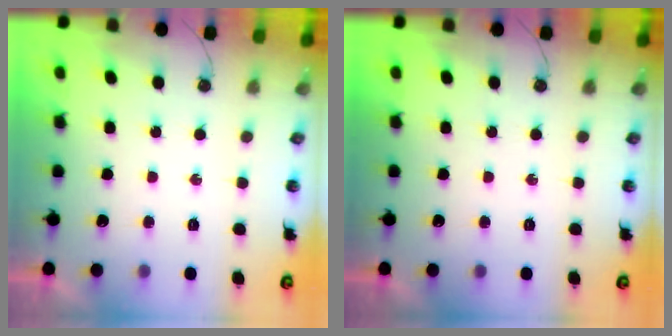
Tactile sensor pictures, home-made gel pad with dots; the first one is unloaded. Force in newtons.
{"total": 0.0}